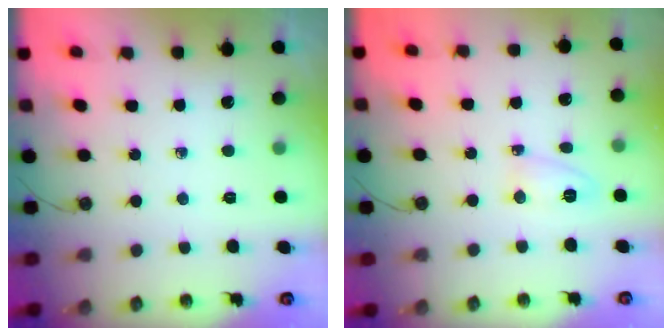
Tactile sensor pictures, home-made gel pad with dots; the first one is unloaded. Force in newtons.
{"total": 3.7, "press": 3.6, "slide": 0.9}